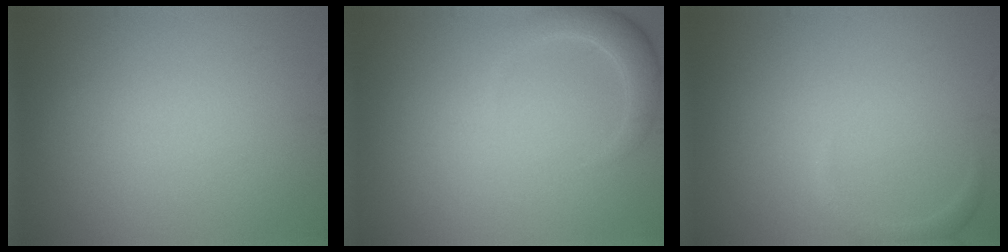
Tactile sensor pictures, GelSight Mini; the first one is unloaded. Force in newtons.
{"total": 2.4, "press": 2.4, "slide": 0.1}
{"total": 1.3, "press": 1.2, "slide": 0.2}